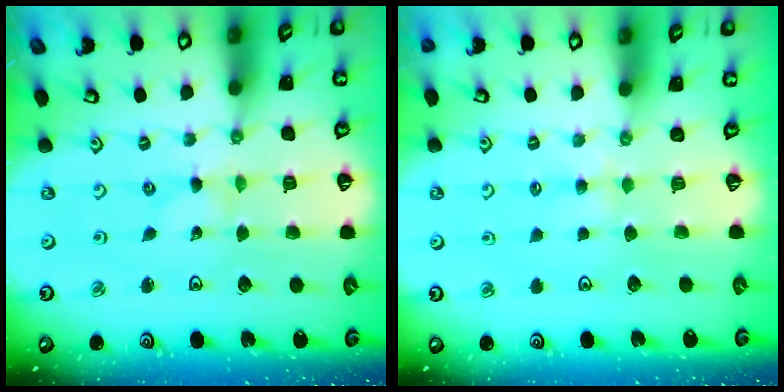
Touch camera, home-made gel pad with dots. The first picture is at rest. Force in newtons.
{"total": 3.0, "press": 3.0, "slide": 0.5}